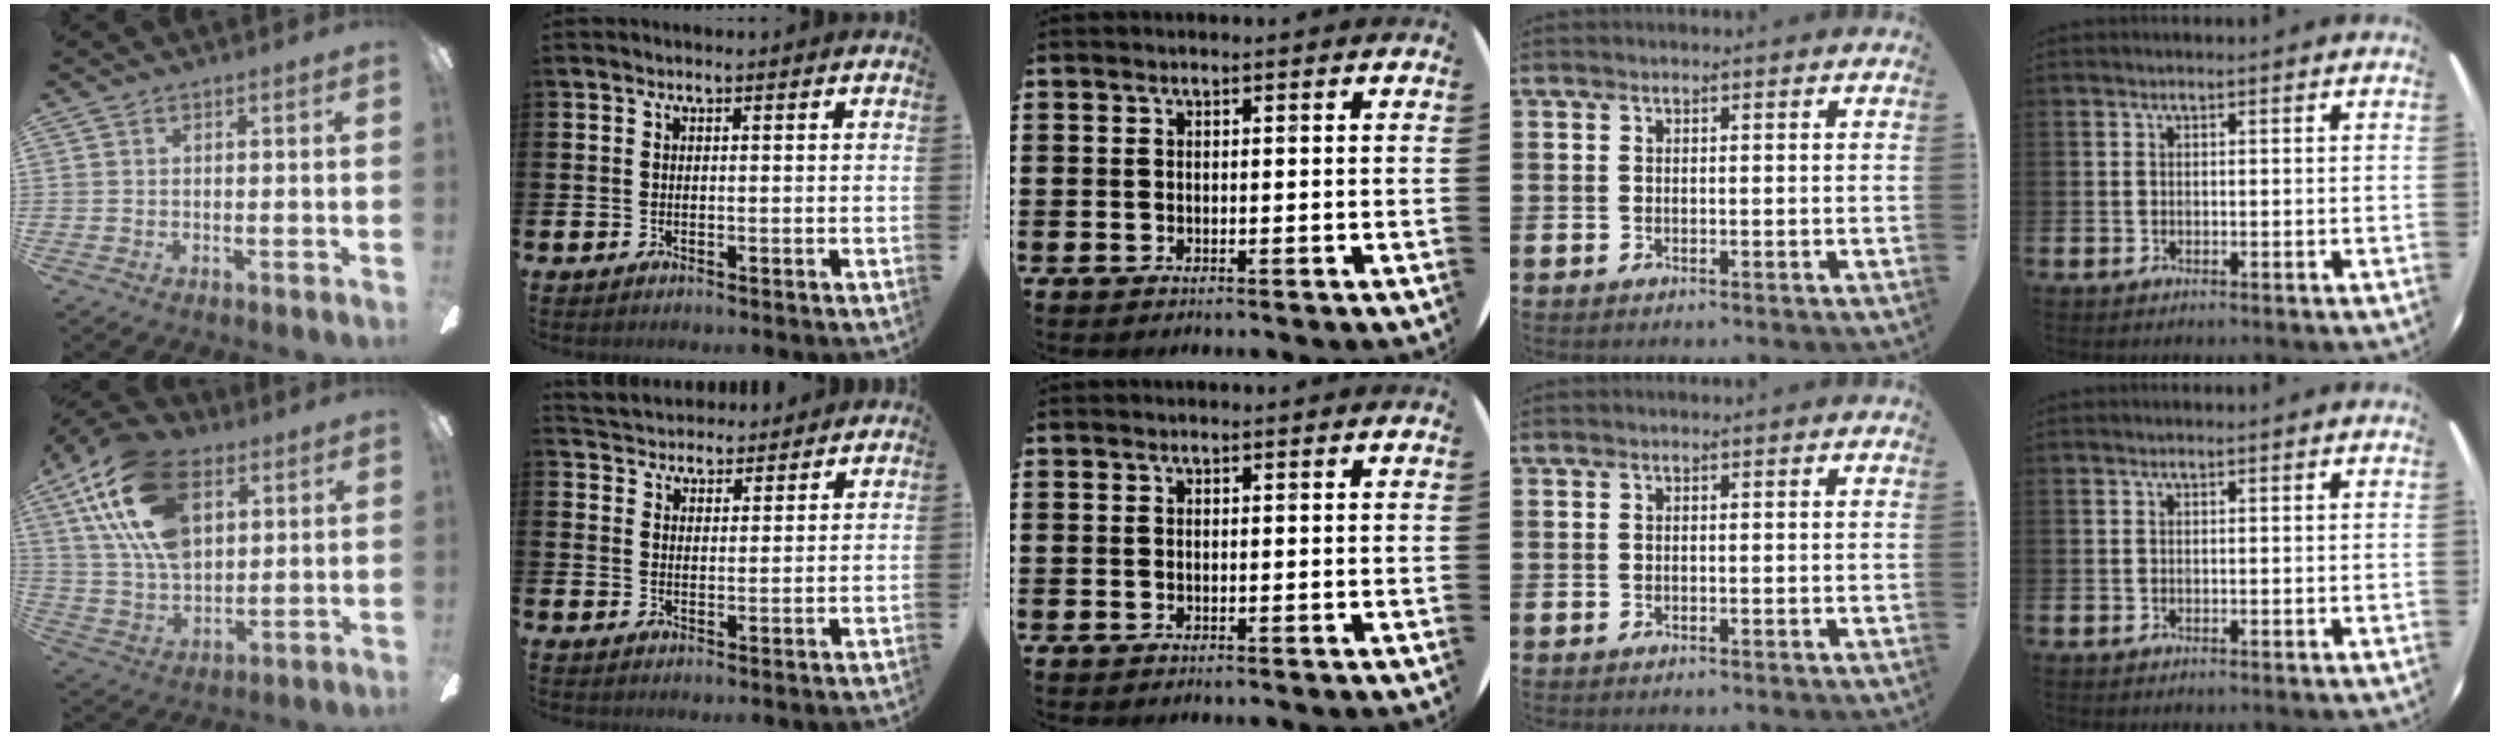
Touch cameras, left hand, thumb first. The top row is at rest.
{"thumb": {"total": 22.3, "force": [9.7, 13.1, 15.3], "torque": [-0.325, -0.015, 0.169]}, "index": {"total": 4.2, "force": [4.1, 1.1, -0.5], "torque": [-0.009, -0.020, 0.074]}}